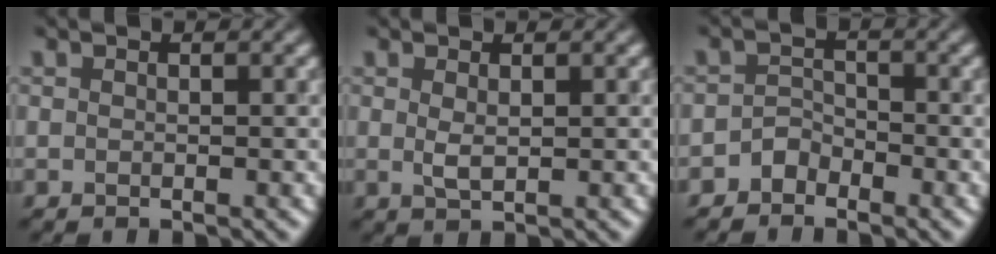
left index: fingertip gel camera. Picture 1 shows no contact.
{"total": 1.3, "force": [0.3, 0.5, 1.1], "torque": [-0.024, 0.004, 0.007]}
{"total": 1.5, "force": [-1.2, 0.9, 0.1], "torque": [0.001, 0.015, -0.025]}